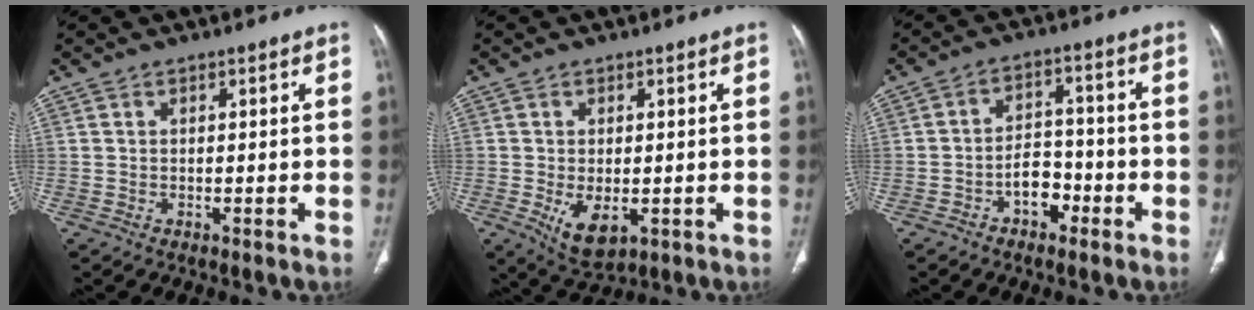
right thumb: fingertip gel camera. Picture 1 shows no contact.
{"total": 6.3, "force": [-1.5, 3.4, 5.1], "torque": [-0.089, -0.011, -0.013]}
{"total": 6.1, "force": [-3.0, 4.0, 3.5], "torque": [-0.033, 0.036, -0.055]}